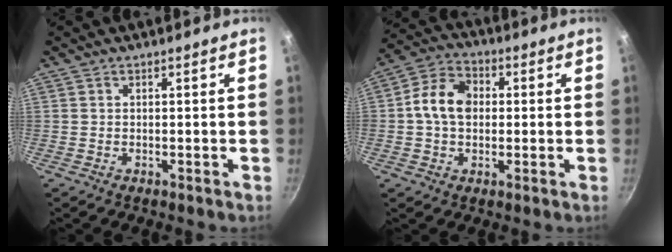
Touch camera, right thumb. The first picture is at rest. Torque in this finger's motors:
{"motor_torque": [0.22, 0.24, 0.21, -0.16, 0.18]}